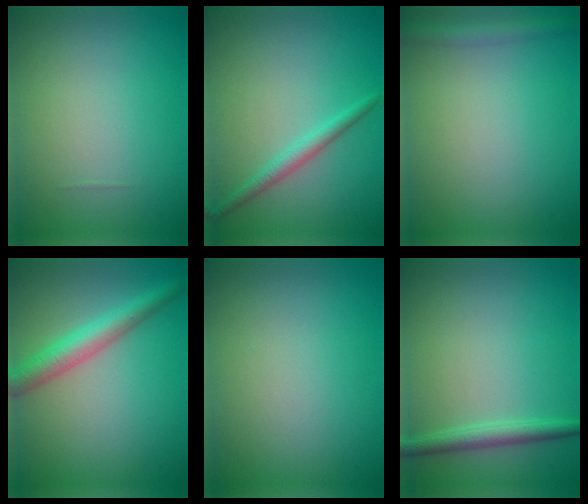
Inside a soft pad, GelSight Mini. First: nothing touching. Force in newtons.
{"total": 1.8, "press": 1.8, "slide": 0.0}
{"total": 2.1, "press": 2.1, "slide": 0.1}
{"total": 3.8, "press": 3.8, "slide": 0.1}
{"total": 0.0}
{"total": 2.2, "press": 2.2, "slide": 0.1}